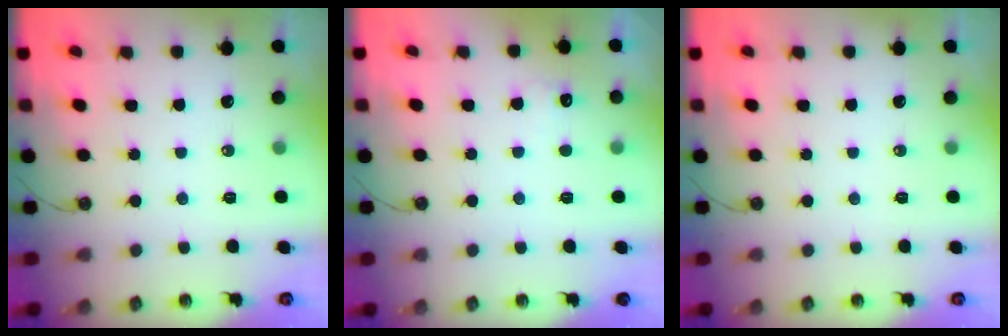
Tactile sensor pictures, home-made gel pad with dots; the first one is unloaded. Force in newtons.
{"total": 4.3, "press": 4.2, "slide": 1.1}
{"total": 0.0}